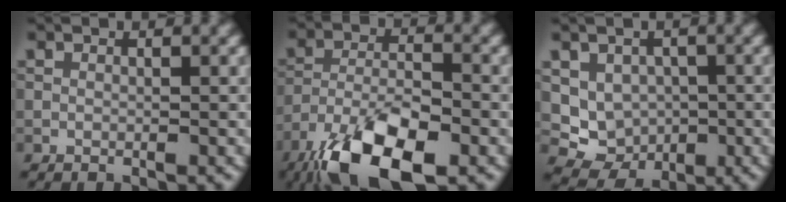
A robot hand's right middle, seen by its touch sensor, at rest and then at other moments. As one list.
[{"total": 10.1, "force": [-6.2, 3.8, 7.0], "torque": [-0.132, -0.011, -0.120]}, {"total": 4.4, "force": [-0.1, 3.9, 2.0], "torque": [-0.030, -0.016, 0.007]}]